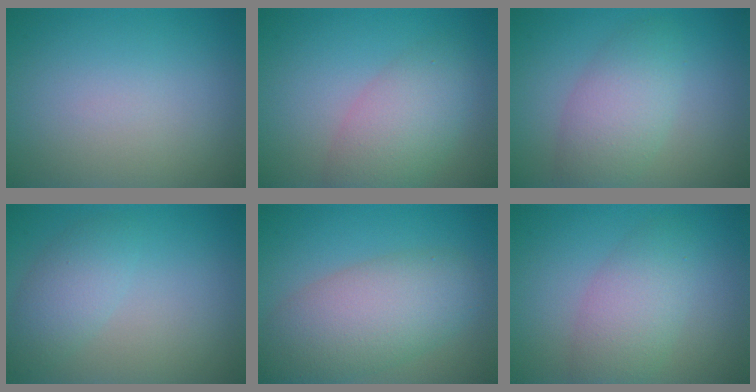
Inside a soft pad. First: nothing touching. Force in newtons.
{"total": 4.9, "press": 4.9, "slide": 0.3}
{"total": 4.2, "press": 4.2, "slide": 0.1}
{"total": 2.8, "press": 2.8, "slide": 0.1}
{"total": 7.0, "press": 7.0, "slide": 0.4}
{"total": 3.9, "press": 3.9, "slide": 0.1}